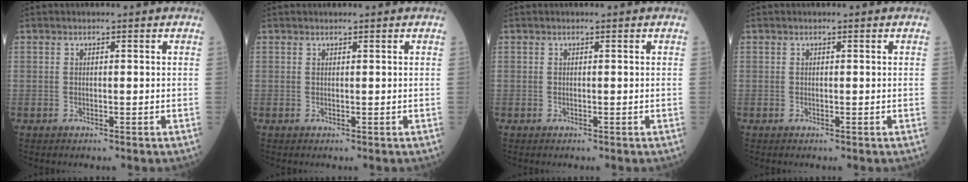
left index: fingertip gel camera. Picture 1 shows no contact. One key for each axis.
{"total": 0.0}
{"total": 0.0}
{"total": 0.0}